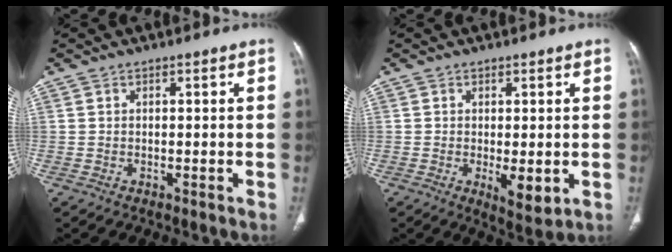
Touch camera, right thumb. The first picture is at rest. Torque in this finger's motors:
{"motor_torque": [0.33, 1.30, 0.17, -0.32, 0.21]}